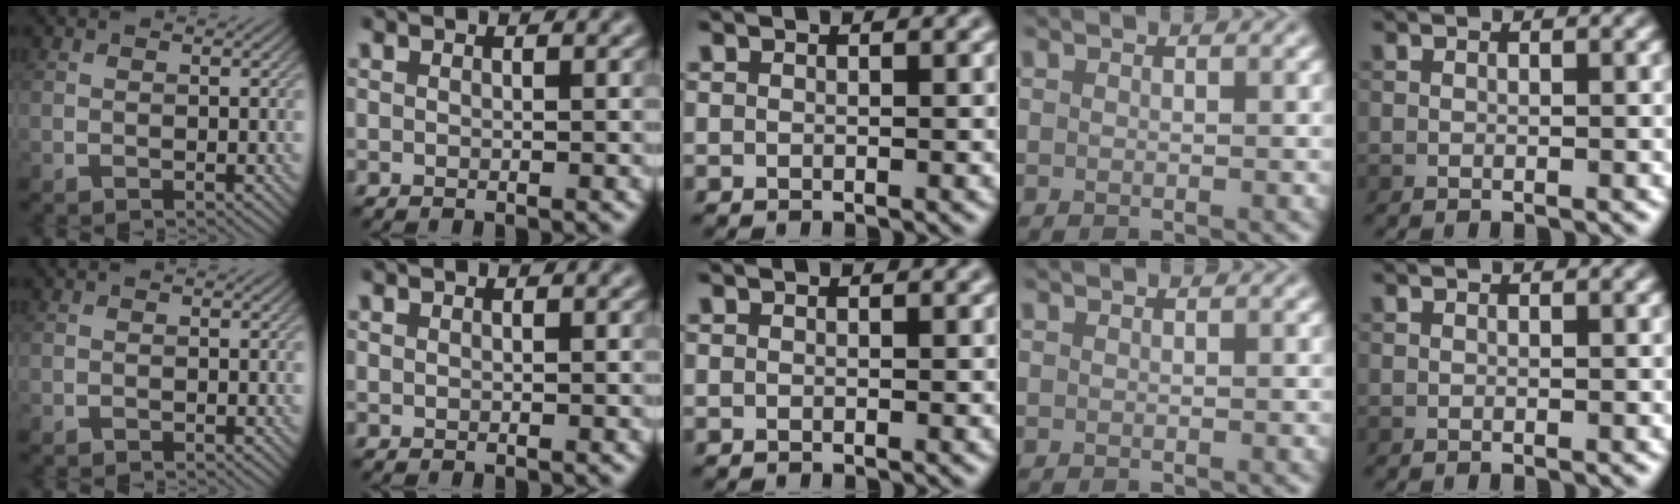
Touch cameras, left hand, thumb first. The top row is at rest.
{}